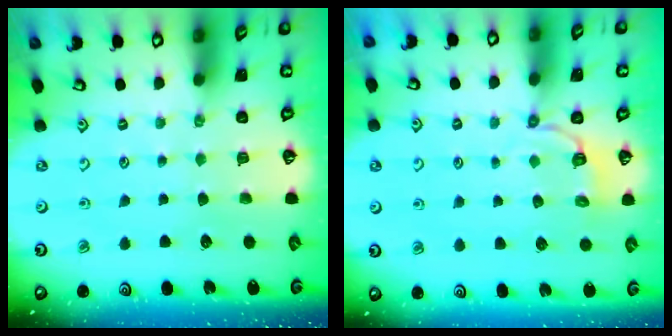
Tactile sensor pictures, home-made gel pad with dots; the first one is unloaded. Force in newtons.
{"total": 3.7, "press": 2.4, "slide": 2.8}